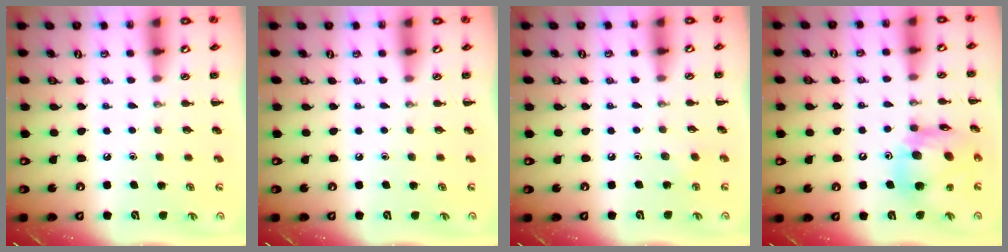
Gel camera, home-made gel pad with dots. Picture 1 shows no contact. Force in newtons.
{"total": 0.0}
{"total": 1.7, "press": 1.6, "slide": 0.6}
{"total": 14.3, "press": 13.9, "slide": 3.4}